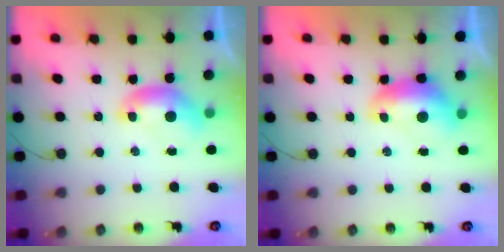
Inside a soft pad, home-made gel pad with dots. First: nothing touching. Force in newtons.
{"total": 1.7, "press": 1.6, "slide": 0.6}